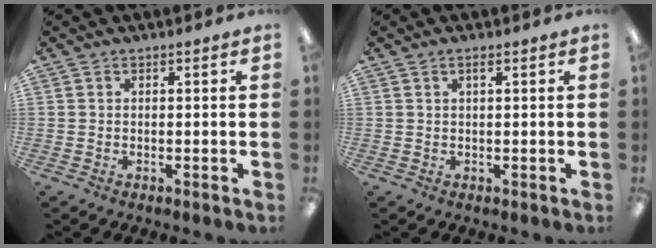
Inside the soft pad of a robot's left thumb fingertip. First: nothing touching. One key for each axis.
{"total": 1.1, "fx": 0.7, "fy": 0.2, "fz": 0.9, "tx": -0.020, "ty": 0.002, "tz": 0.011}